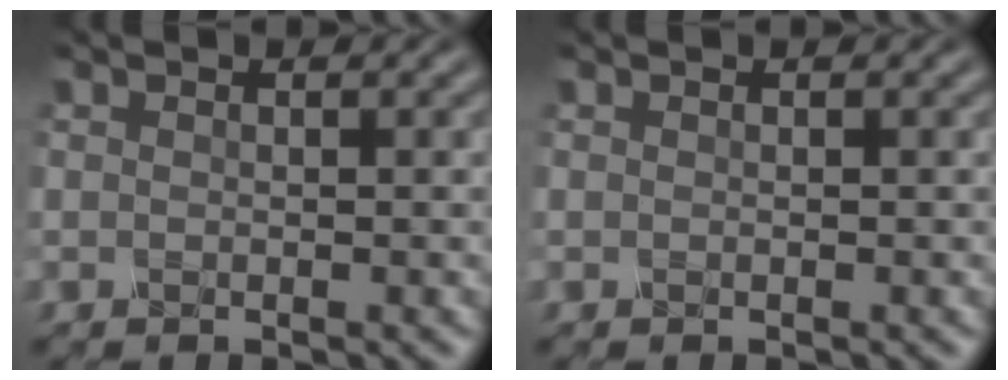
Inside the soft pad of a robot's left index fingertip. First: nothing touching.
{"total": 0.0}